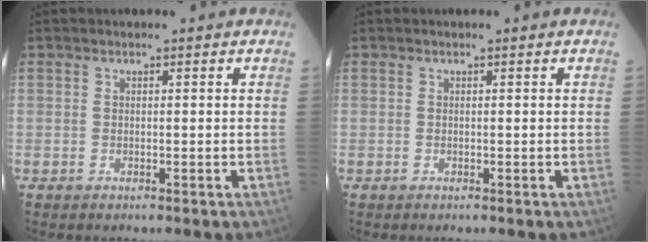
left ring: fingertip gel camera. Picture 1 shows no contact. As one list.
[{"total": 0.0}]